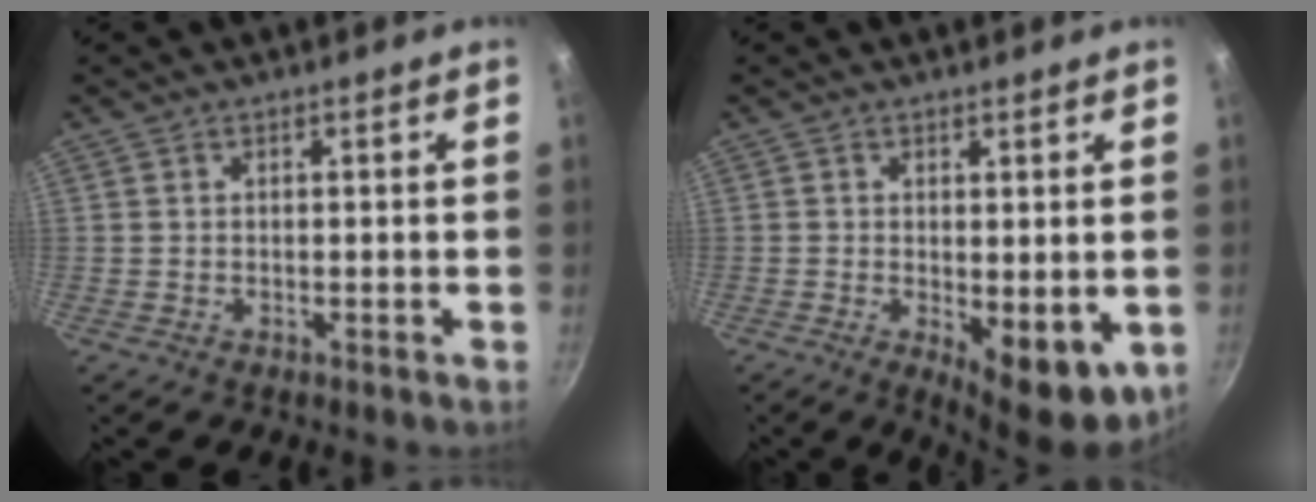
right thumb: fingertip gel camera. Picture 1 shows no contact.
{"total": 9.1, "force": [-1.3, 3.8, 8.1], "torque": [-0.092, -0.009, -0.006]}